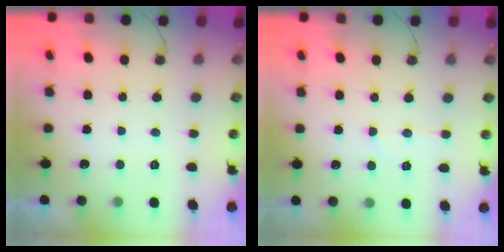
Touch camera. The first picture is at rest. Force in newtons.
{"total": 5.5, "press": 5.5, "slide": 0.2}